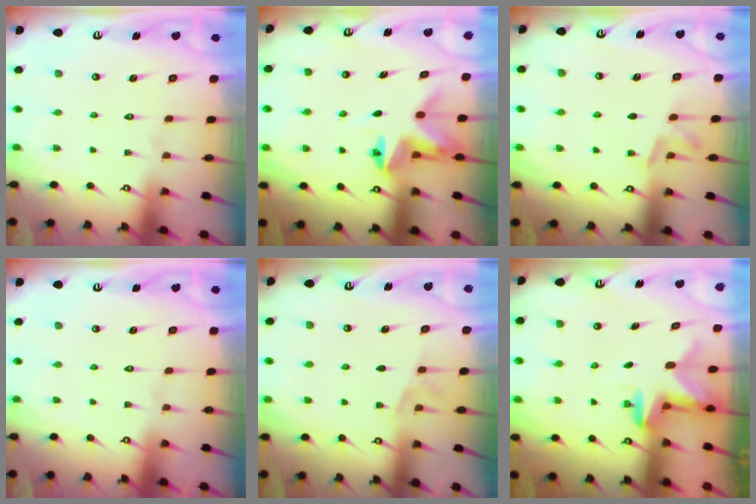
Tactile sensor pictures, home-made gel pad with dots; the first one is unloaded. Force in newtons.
{"total": 4.5, "press": 4.5, "slide": 0.5}
{"total": 4.1, "press": 3.9, "slide": 1.3}
{"total": 0.0}
{"total": 4.1, "press": 3.8, "slide": 1.5}
{"total": 2.3, "press": 2.3, "slide": 0.4}